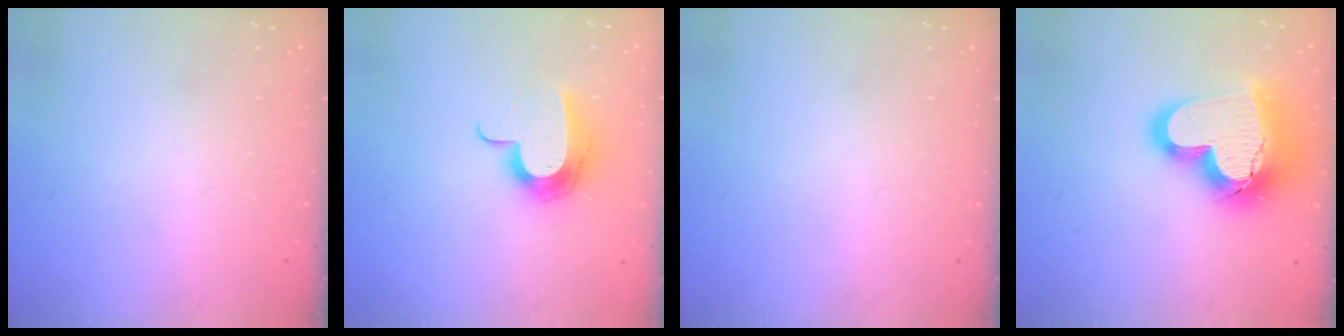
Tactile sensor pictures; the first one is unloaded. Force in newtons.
{"total": 12.1, "press": 12.1, "slide": 0.6}
{"total": 0.0}
{"total": 21.8, "press": 21.7, "slide": 1.8}